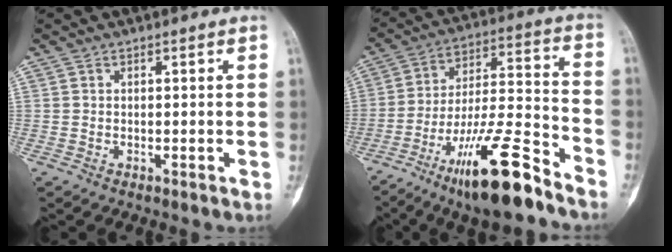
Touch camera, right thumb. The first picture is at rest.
{"total": 19.3, "force": [-12.8, 4.1, 13.8], "torque": [-0.249, 0.080, -0.220]}